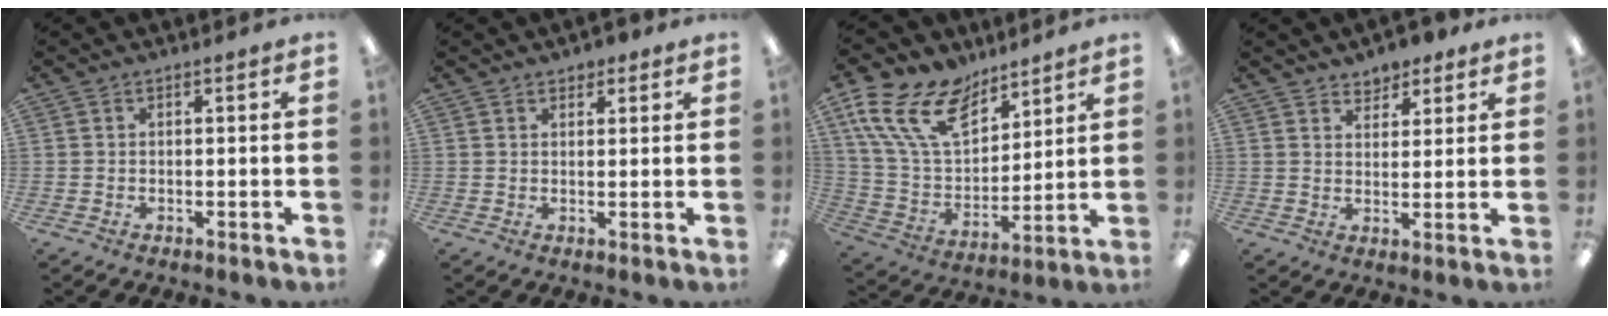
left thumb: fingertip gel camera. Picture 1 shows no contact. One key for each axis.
{"total": 2.2, "fx": 1.7, "fy": 1.2, "fz": 0.4, "tx": -0.002, "ty": -0.001, "tz": 0.031}
{"total": 19.6, "fx": 11.6, "fy": 11.5, "fz": 10.8, "tx": -0.232, "ty": -0.050, "tz": 0.219}
{"total": 4.7, "fx": 4.2, "fy": 2.2, "fz": 0.1, "tx": 0.008, "ty": -0.025, "tz": 0.074}